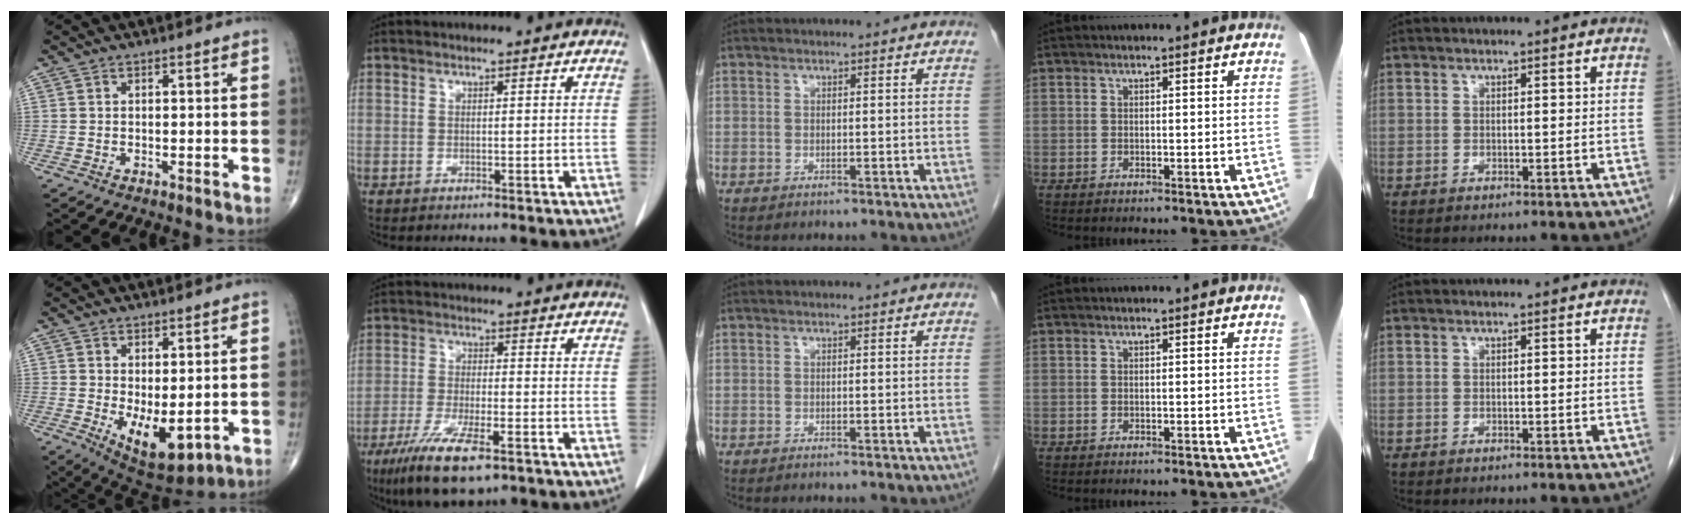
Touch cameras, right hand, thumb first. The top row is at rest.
{"thumb": {"total": 9.8, "force": [-1.6, 4.6, 8.6], "torque": [-0.120, -0.018, -0.004]}, "index": {"total": 10.6, "force": [-6.5, 2.3, 8.0], "torque": [-0.149, -0.022, -0.108]}}